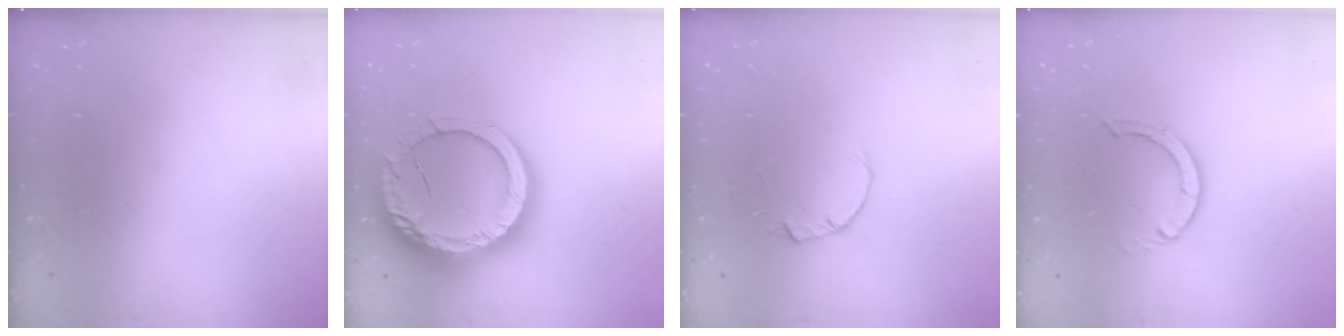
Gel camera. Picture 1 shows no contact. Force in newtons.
{"total": 21.8, "press": 21.7, "slide": 2.1}
{"total": 1.8, "press": 1.7, "slide": 0.3}
{"total": 3.9, "press": 3.8, "slide": 0.3}